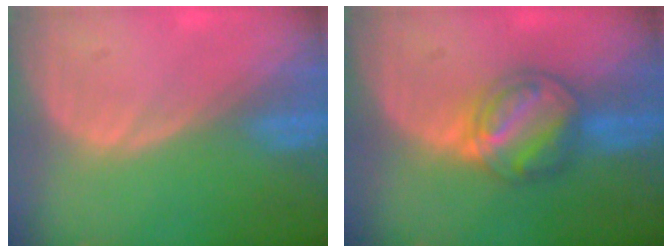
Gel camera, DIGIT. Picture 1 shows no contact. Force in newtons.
{"total": 6.1, "press": 6.0, "slide": 0.8}